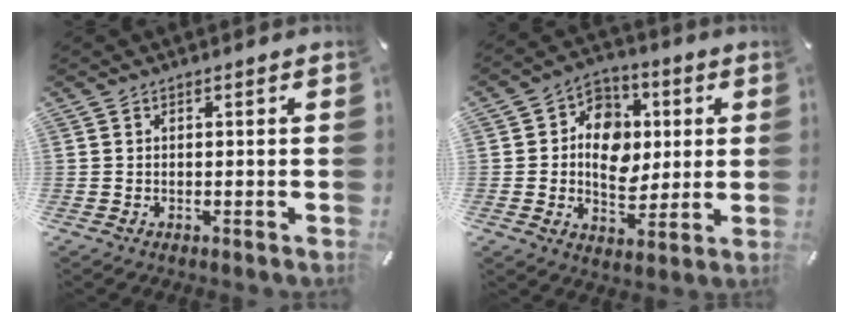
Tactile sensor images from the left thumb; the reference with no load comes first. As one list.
[{"total": 11.1, "force": [0.2, 9.3, 6.1], "torque": [-0.087, 0.013, 0.009]}]